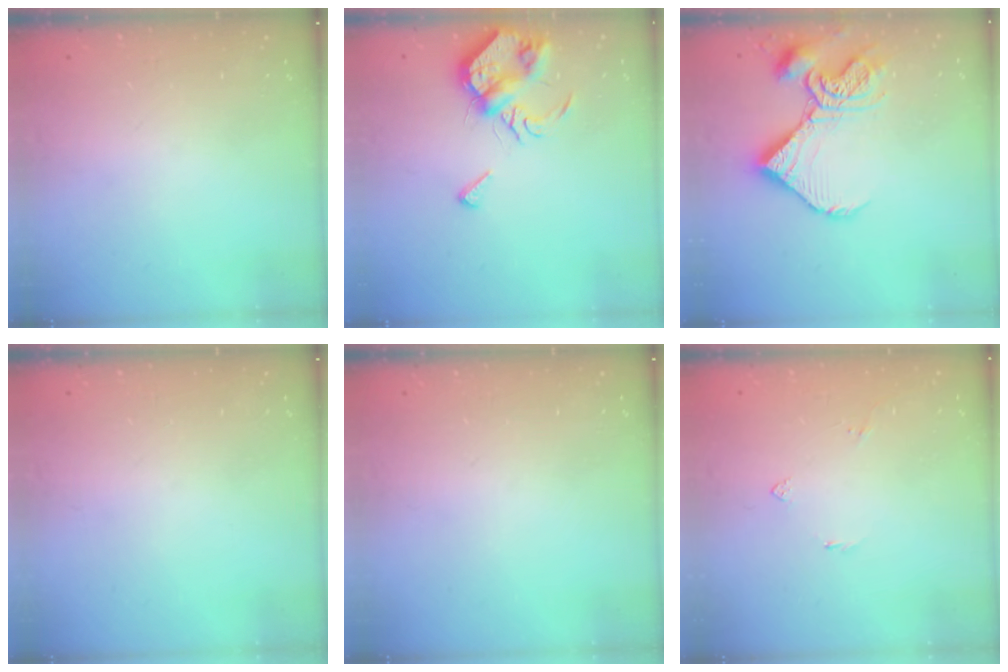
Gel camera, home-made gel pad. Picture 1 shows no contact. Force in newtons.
{"total": 8.1, "press": 8.1, "slide": 0.1}
{"total": 13.3, "press": 13.2, "slide": 1.4}
{"total": 0.0}
{"total": 0.0}
{"total": 2.7, "press": 2.7, "slide": 0.5}